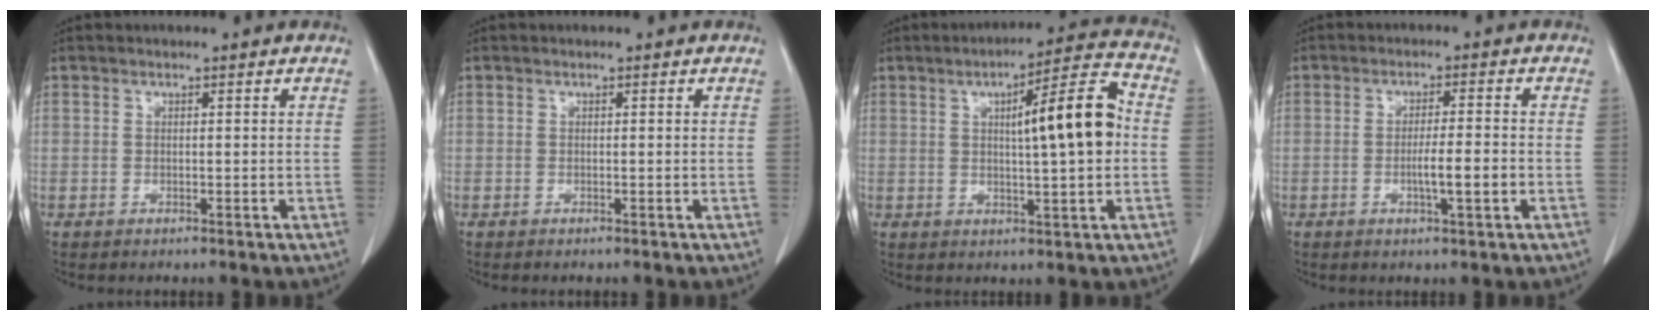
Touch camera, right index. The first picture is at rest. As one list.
[{"total": 0.0}, {"total": 11.5, "force": [1.0, 1.1, 11.4], "torque": [-0.165, 0.022, 0.013]}, {"total": 4.6, "force": [-1.3, 0.1, 4.4], "torque": [-0.072, -0.005, -0.020]}]